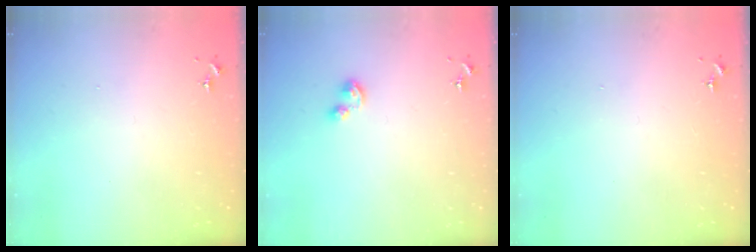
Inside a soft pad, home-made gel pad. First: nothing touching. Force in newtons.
{"total": 3.0, "press": 3.0, "slide": 0.3}
{"total": 0.0}